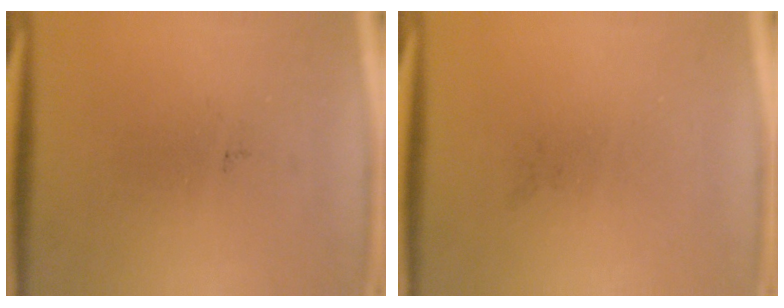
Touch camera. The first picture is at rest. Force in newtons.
{"total": 0.0}